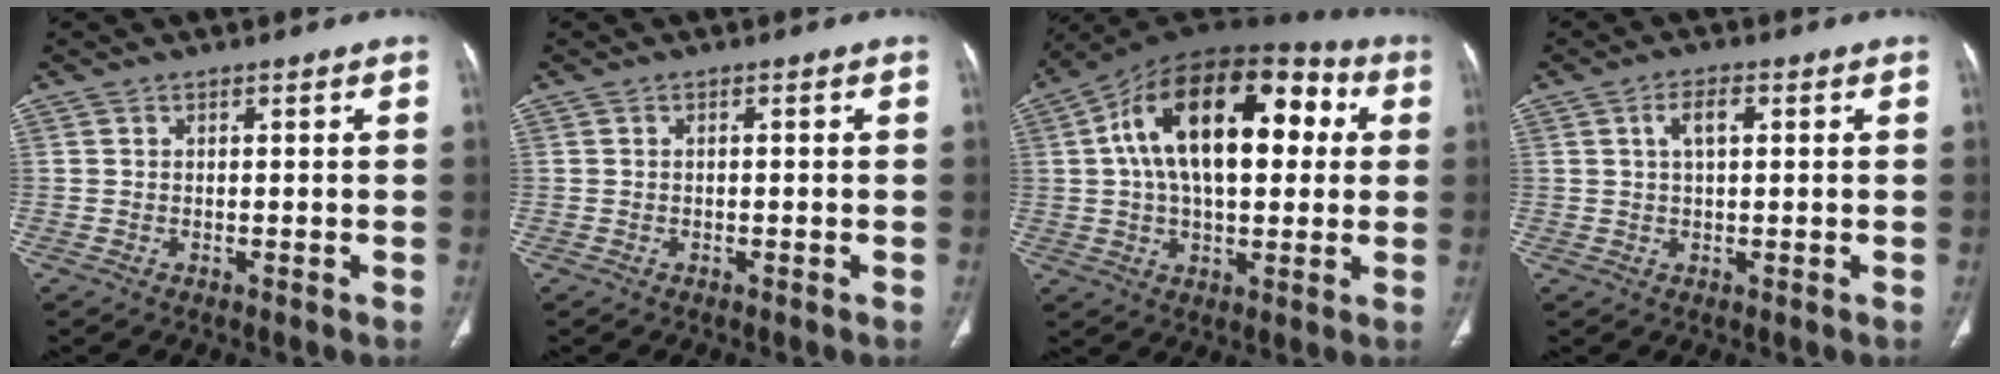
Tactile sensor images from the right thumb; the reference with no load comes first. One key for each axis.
{"total": 0.0}
{"total": 24.7, "fx": 4.9, "fy": 13.4, "fz": 20.2, "tx": -0.315, "ty": 0.036, "tz": 0.069}
{"total": 4.0, "fx": 1.1, "fy": 1.8, "fz": 3.3, "tx": -0.062, "ty": 0.008, "tz": 0.021}